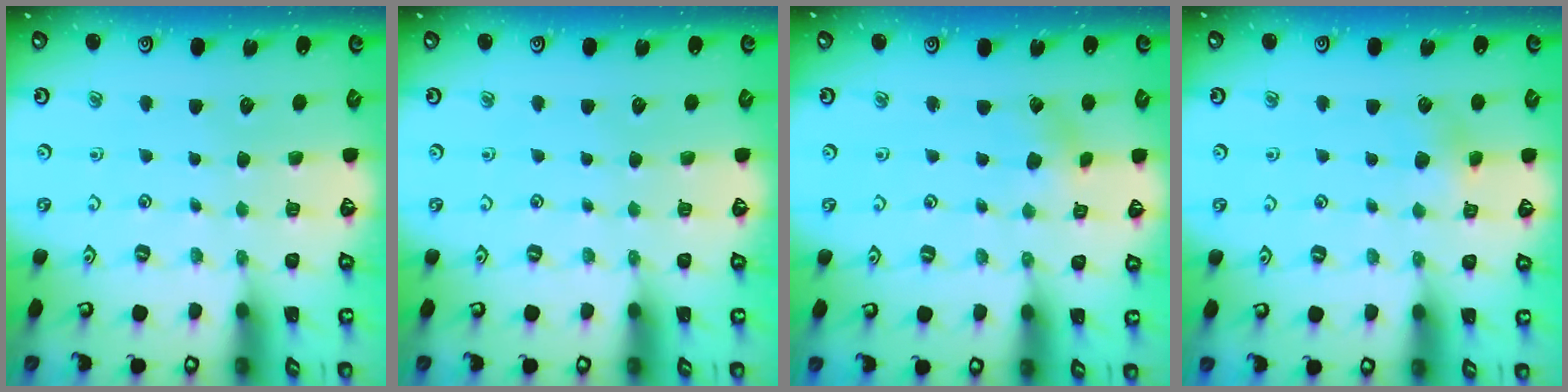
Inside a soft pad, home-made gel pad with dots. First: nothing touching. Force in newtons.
{"total": 0.0}
{"total": 2.7, "press": 2.6, "slide": 0.6}
{"total": 5.6, "press": 5.6, "slide": 0.4}